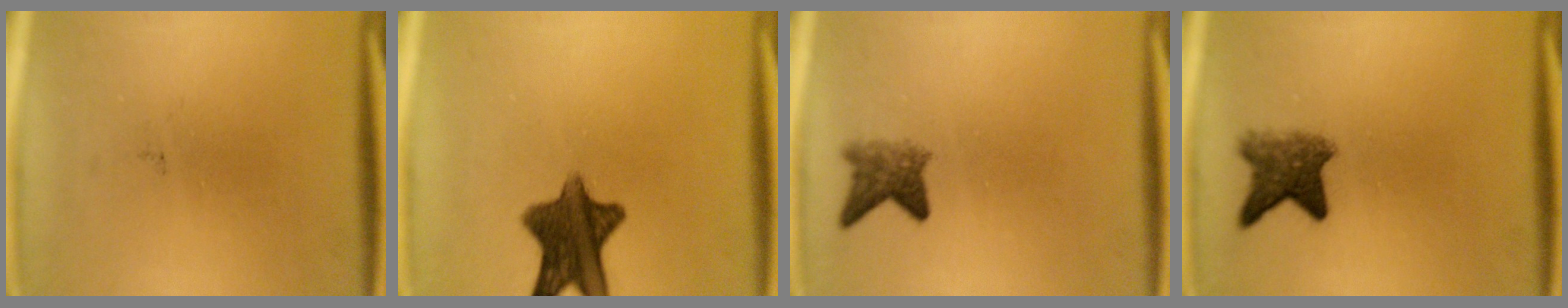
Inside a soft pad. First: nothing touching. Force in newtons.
{"total": 10.5}
{"total": 3.2}
{"total": 4.9}